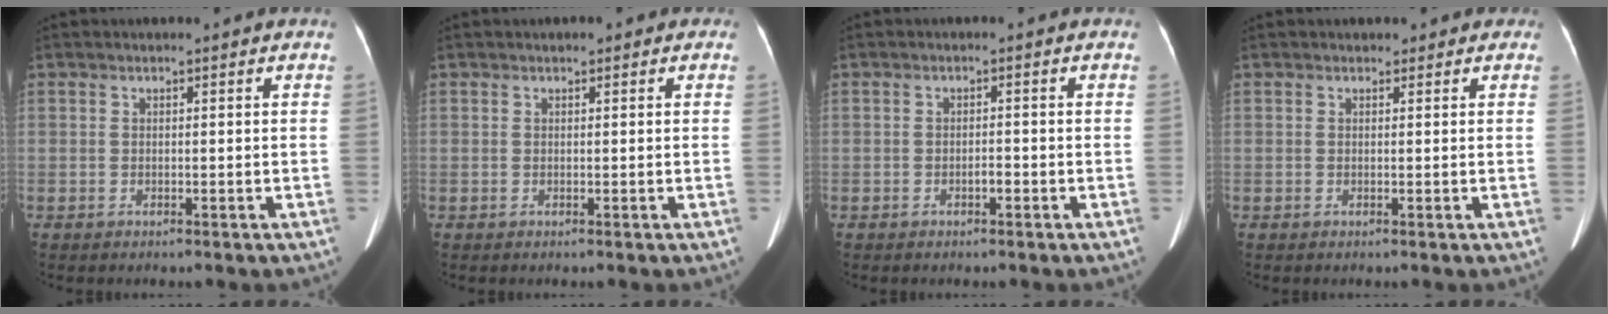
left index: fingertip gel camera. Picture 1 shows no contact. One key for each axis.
{"total": 1.0, "fx": 0.6, "fy": 0.6, "fz": 0.6, "tx": -0.007, "ty": 0.007, "tz": 0.005}
{"total": 1.0, "fx": -0.6, "fy": 0.3, "fz": 0.8, "tx": -0.012, "ty": 0.001, "tz": -0.009}
{"total": 1.7, "fx": 1.2, "fy": 1.1, "fz": 0.3, "tx": 0.008, "ty": 0.008, "tz": 0.011}